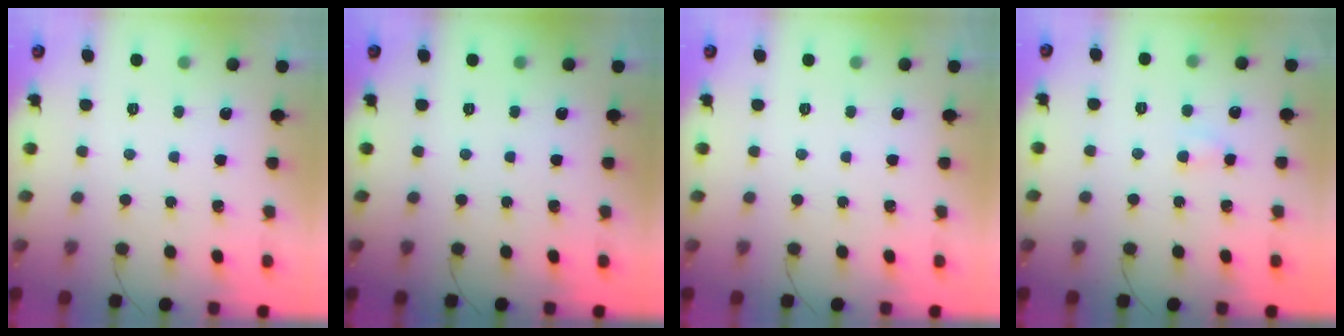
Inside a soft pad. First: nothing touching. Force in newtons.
{"total": 0.0}
{"total": 0.0}
{"total": 2.6, "press": 2.5, "slide": 0.8}